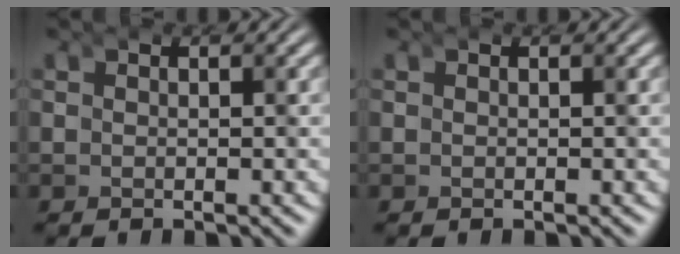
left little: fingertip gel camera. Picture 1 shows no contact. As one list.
[{"total": 0.0}]